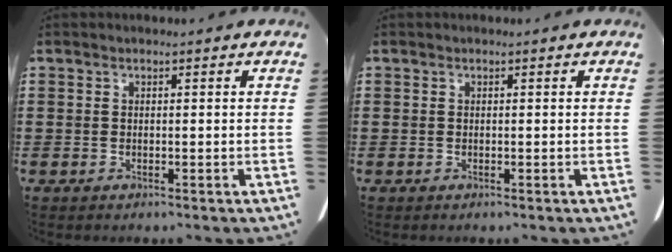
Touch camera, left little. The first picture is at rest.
{"total": 0.0}